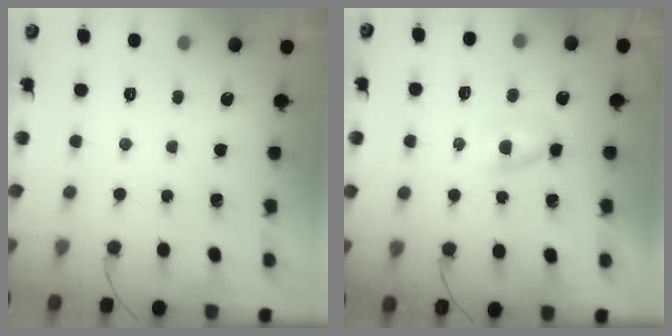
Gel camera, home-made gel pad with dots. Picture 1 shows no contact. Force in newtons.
{"total": 3.3, "press": 3.1, "slide": 1.2}